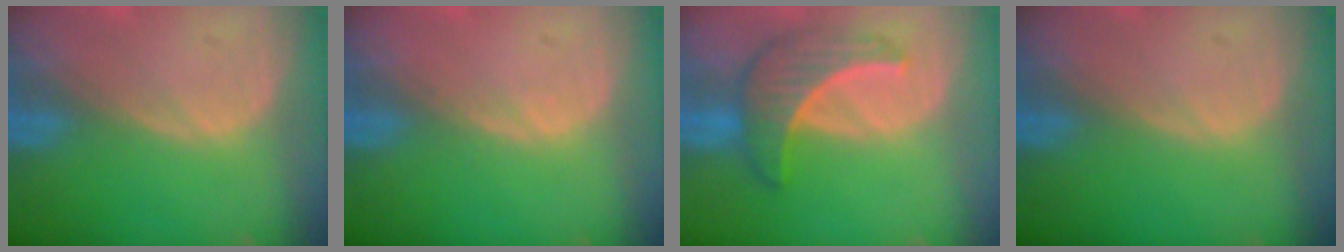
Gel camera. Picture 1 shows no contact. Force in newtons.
{"total": 0.5, "press": 0.5, "slide": 0.1}
{"total": 6.4, "press": 6.4, "slide": 0.8}
{"total": 0.0}